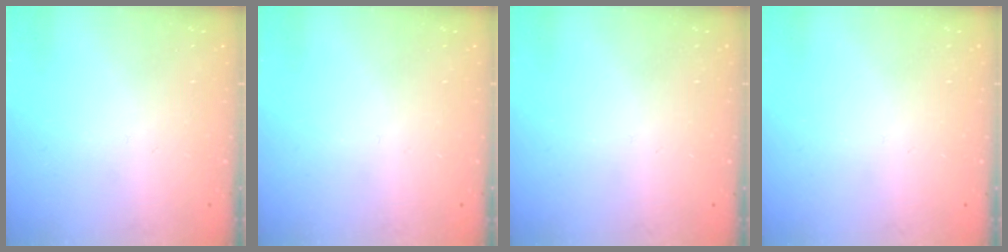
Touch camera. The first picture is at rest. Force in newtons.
{"total": 0.0}
{"total": 0.0}
{"total": 0.0}